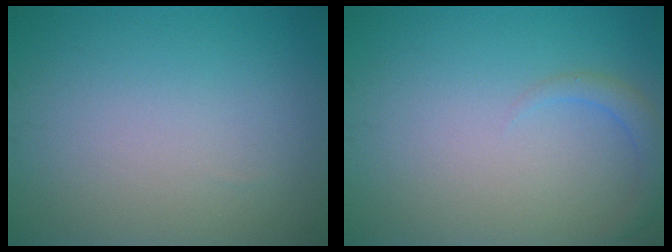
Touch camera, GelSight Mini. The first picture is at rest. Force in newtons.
{"total": 1.6, "press": 1.6, "slide": 0.2}